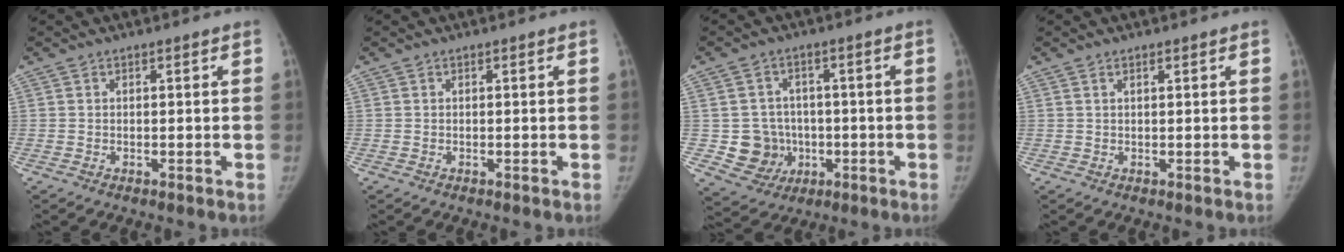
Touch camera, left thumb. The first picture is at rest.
{"total": 0.0}
{"total": 8.3, "force": [-1.3, 7.9, 2.2], "torque": [0.000, 0.009, -0.010]}
{"total": 0.7, "force": [0.5, 0.1, 0.5], "torque": [-0.011, 0.003, 0.010]}